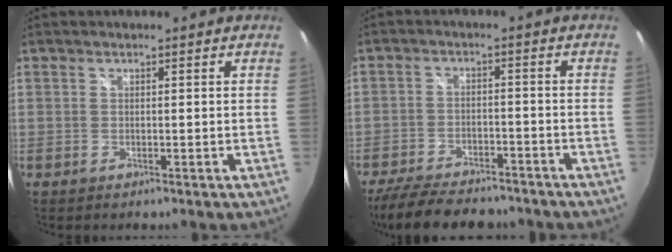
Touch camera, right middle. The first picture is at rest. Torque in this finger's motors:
{"motor_torque": [1.00, -1.14, 0.10, 0.03]}